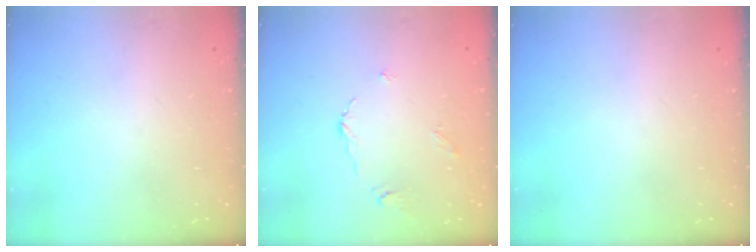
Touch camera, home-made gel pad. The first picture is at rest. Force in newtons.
{"total": 2.2, "press": 2.2, "slide": 0.4}
{"total": 0.0}